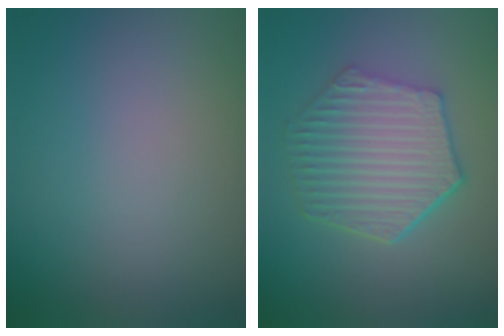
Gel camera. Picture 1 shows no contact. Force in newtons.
{"total": 6.2, "press": 4.8, "slide": 3.9}